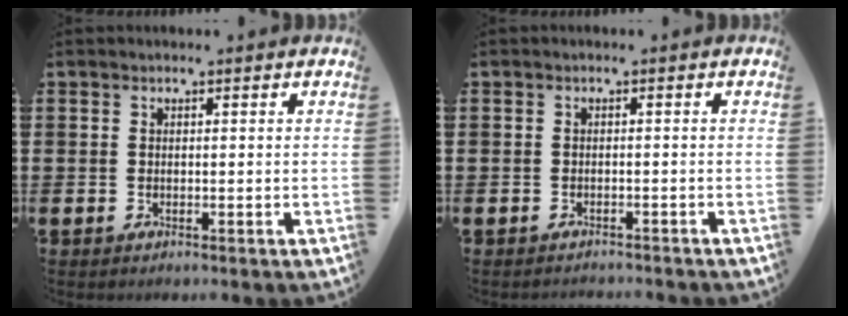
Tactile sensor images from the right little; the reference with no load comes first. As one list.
[{"total": 0.8, "force": [-0.8, 0.0, 0.0], "torque": [-0.002, 0.001, -0.016]}]